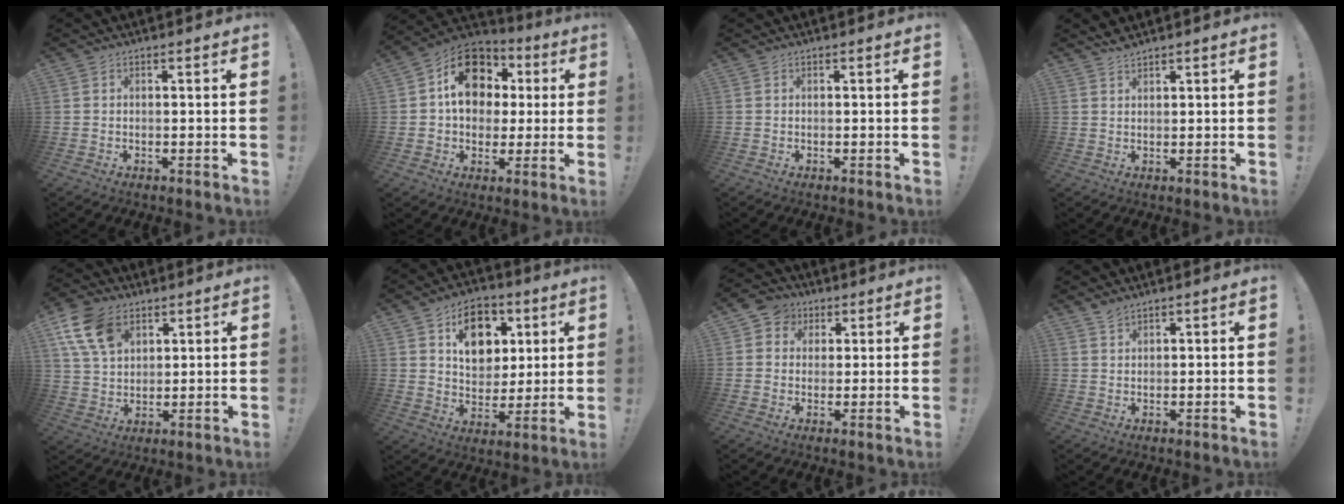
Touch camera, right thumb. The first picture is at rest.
{"total": 16.7, "force": [4.1, 13.3, 9.2], "torque": [-0.117, 0.001, 0.082]}
{"total": 0.0}
{"total": 2.1, "force": [2.0, 0.4, 0.6], "torque": [-0.006, -0.013, 0.036]}
{"total": 13.8, "force": [6.7, 9.4, 7.6], "torque": [-0.127, -0.021, 0.131]}
{"total": 13.4, "force": [6.0, 9.9, 6.6], "torque": [-0.078, -0.024, 0.112]}
{"total": 6.0, "force": [1.7, 5.5, 1.5], "torque": [-0.019, -0.001, 0.033]}
{"total": 2.4, "force": [2.2, 0.6, 0.8], "torque": [-0.011, -0.011, 0.040]}